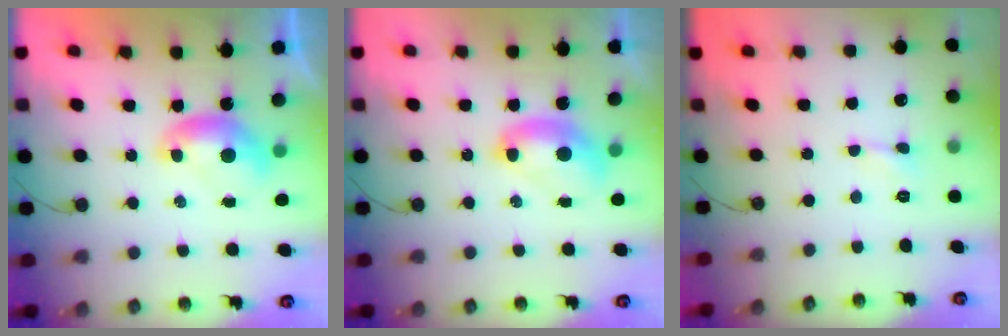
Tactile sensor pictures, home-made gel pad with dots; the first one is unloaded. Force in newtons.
{"total": 2.7, "press": 2.7, "slide": 0.1}
{"total": 1.3, "press": 1.2, "slide": 0.3}